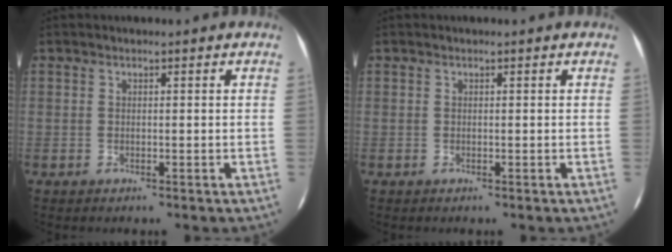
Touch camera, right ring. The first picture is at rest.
{"total": 0.0}